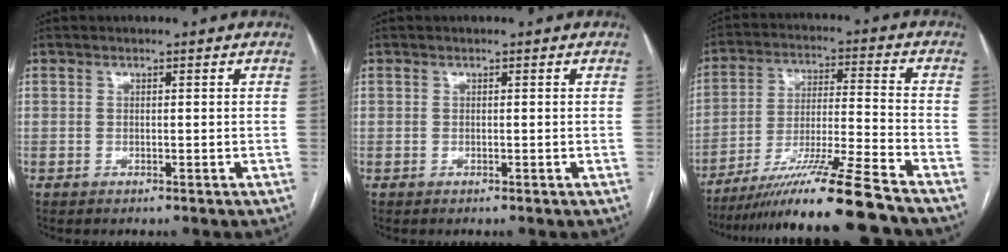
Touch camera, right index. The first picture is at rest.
{"total": 0.0}
{"total": 16.2, "force": [-13.4, -2.2, 8.8], "torque": [-0.158, -0.022, -0.230]}